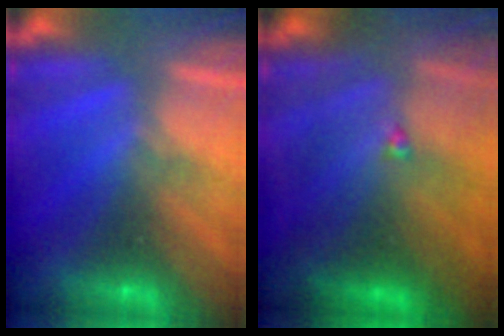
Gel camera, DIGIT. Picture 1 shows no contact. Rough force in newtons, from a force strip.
{"total": 7.6}